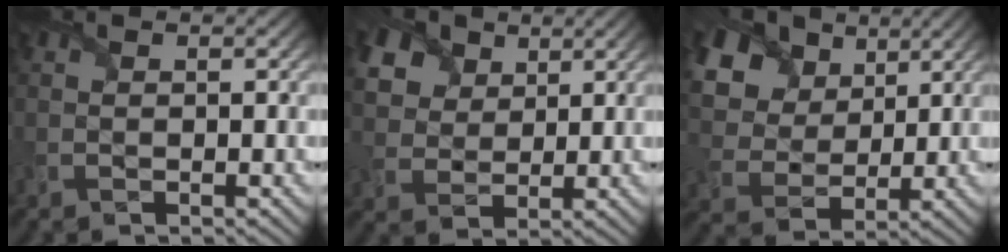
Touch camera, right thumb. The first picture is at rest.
{"total": 9.5, "force": [5.2, 6.6, 4.4], "torque": [-0.157, 0.016, 0.103]}
{"total": 14.9, "force": [7.5, 10.3, 7.7], "torque": [-0.224, 0.039, 0.156]}